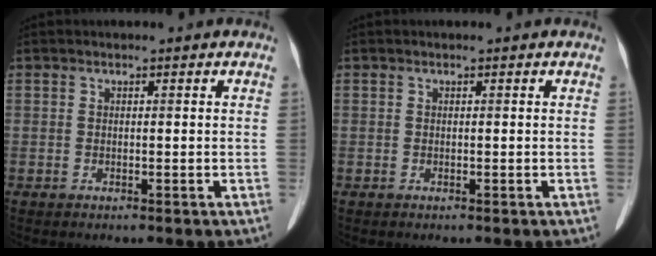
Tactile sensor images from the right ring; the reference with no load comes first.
{"total": 0.0}